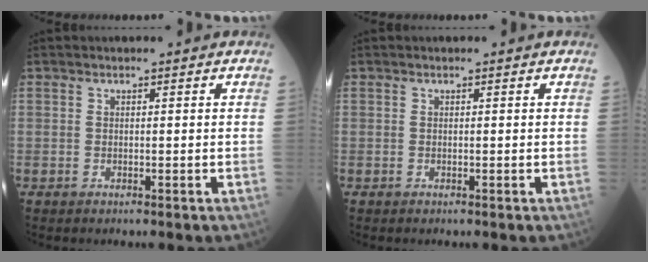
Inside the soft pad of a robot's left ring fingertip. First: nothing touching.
{"total": 0.0}